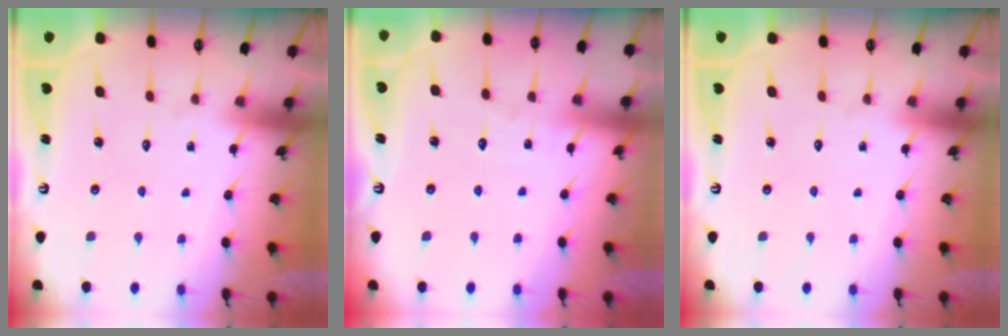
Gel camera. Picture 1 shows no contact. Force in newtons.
{"total": 2.7, "press": 2.7, "slide": 0.3}
{"total": 0.0}